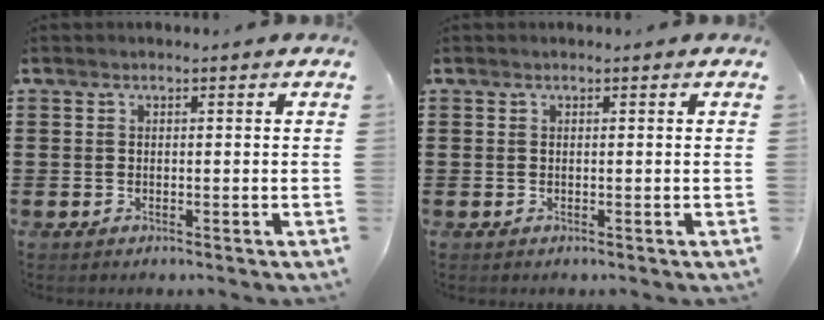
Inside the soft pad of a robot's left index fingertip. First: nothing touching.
{"total": 0.0}